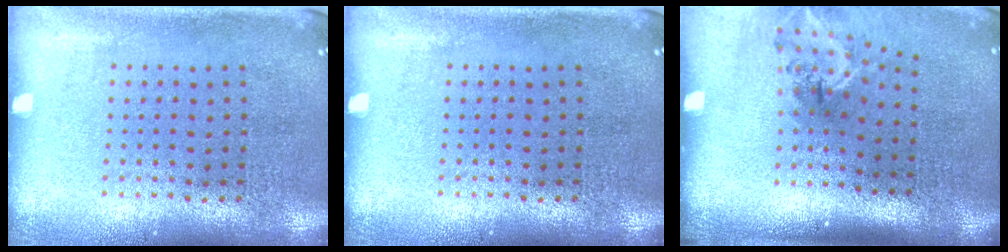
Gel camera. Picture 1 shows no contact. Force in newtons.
{"total": 0.0}
{"total": 1.9, "press": 1.3, "slide": 1.4}